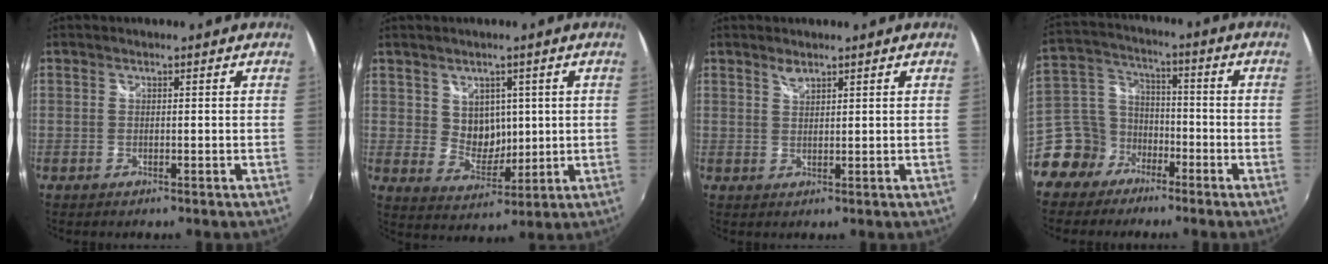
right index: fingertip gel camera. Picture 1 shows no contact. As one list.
[{"total": 6.3, "force": [1.9, 5.3, 2.7], "torque": [-0.042, -0.001, 0.043]}, {"total": 1.7, "force": [1.4, 0.6, 0.8], "torque": [-0.011, 0.001, 0.025]}, {"total": 10.3, "force": [-6.9, 7.5, 1.8], "torque": [-0.067, 0.037, -0.134]}]